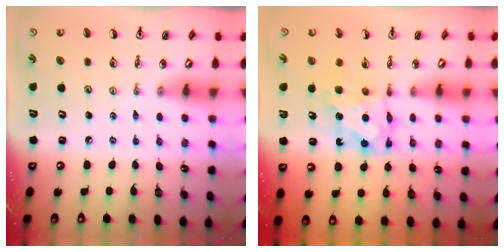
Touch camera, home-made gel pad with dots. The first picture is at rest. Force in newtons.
{"total": 7.1, "press": 7.1, "slide": 0.4}